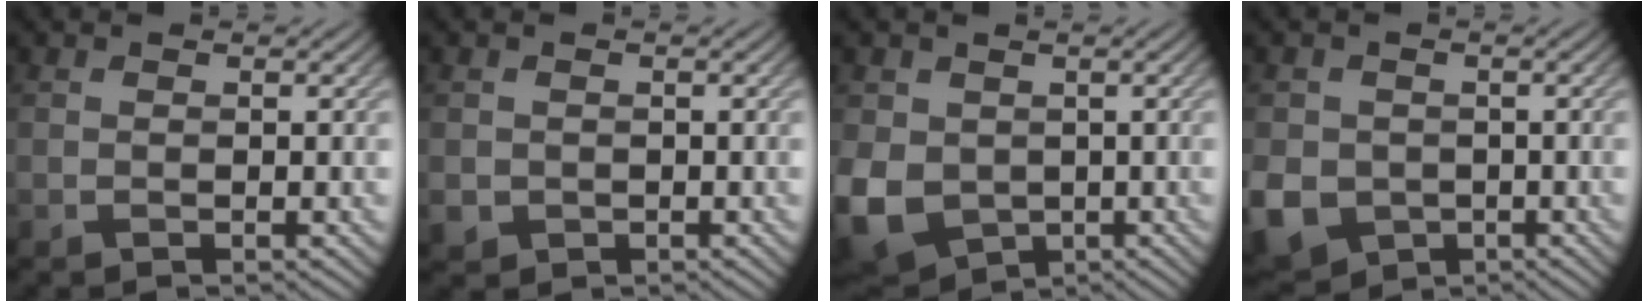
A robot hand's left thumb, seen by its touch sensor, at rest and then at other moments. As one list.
[{"total": 1.7, "force": [-0.3, 1.7, 0.3], "torque": [-0.011, -0.012, -0.006]}, {"total": 9.2, "force": [-0.9, 7.4, 5.4], "torque": [-0.156, -0.031, -0.011]}, {"total": 8.4, "force": [-2.5, 7.1, 3.7], "torque": [-0.107, -0.033, -0.055]}]